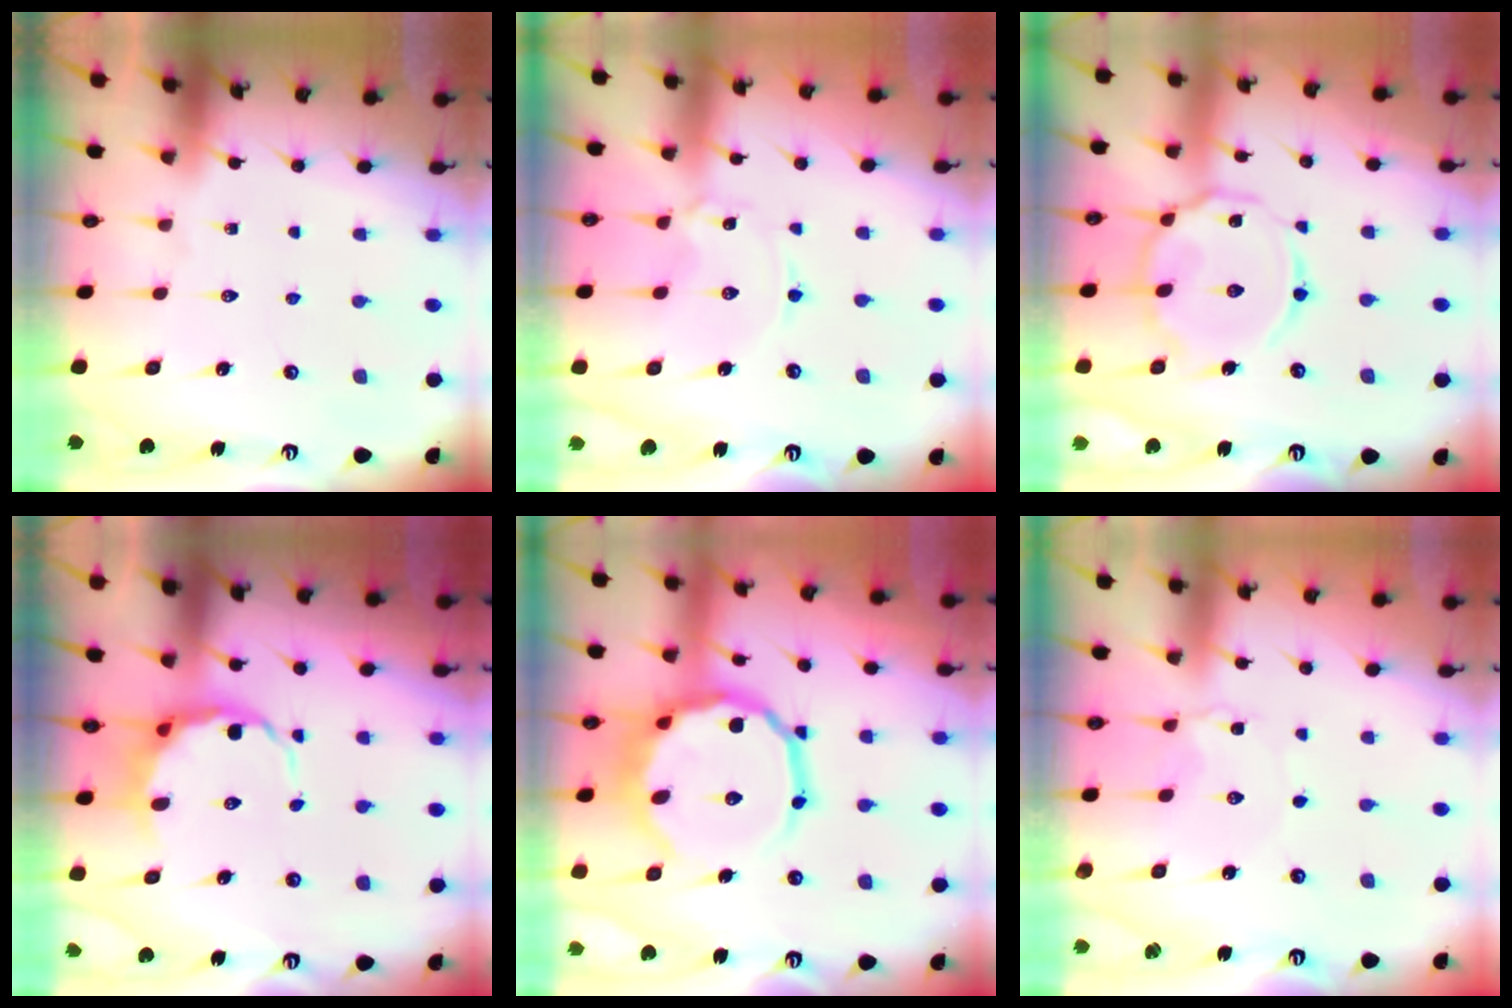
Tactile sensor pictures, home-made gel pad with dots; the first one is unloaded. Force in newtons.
{"total": 0.9, "press": 0.9, "slide": 0.1}
{"total": 13.2, "press": 13.2, "slide": 1.2}
{"total": 6.6, "press": 6.1, "slide": 2.5}
{"total": 16.5, "press": 16.1, "slide": 3.3}
{"total": 1.4, "press": 1.3, "slide": 0.2}